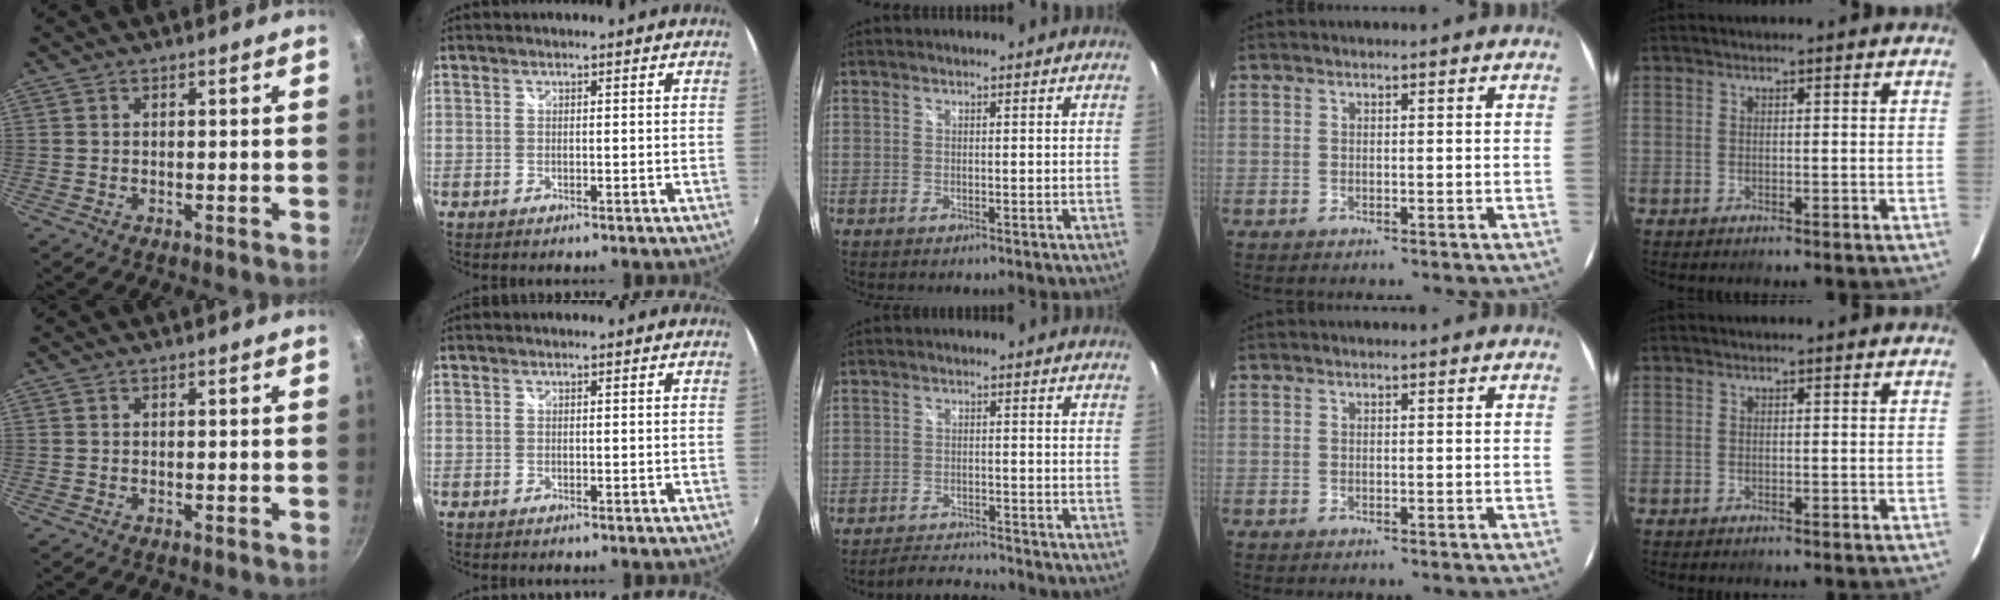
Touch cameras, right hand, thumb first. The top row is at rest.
{"middle": {"total": 5.0, "force": [-5.0, 0.2, 0.4], "torque": [-0.029, 0.006, -0.084]}}